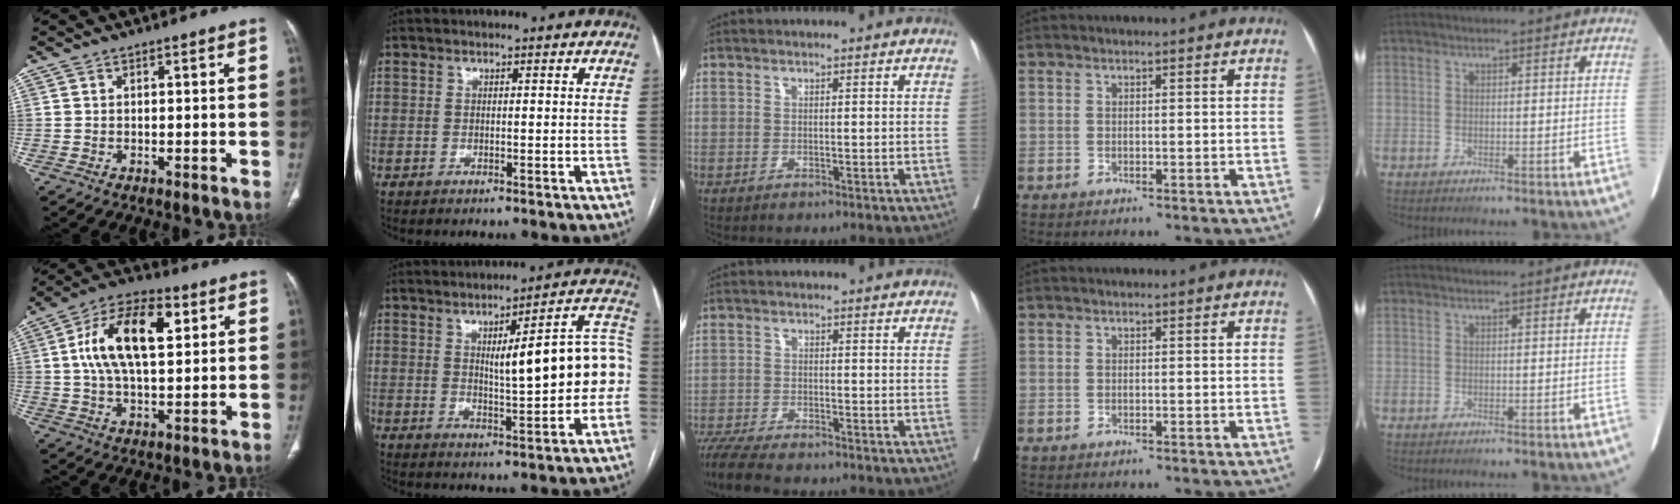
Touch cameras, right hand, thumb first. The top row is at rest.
{"thumb": {"total": 16.5, "force": [4.3, 8.2, 13.7], "torque": [-0.233, 0.010, 0.073]}, "index": {"total": 14.3, "force": [0.5, 2.5, 14.0], "torque": [-0.179, 0.034, 0.009]}, "middle": {"total": 8.6, "force": [-7.3, 1.4, 4.3], "torque": [-0.072, -0.021, -0.122]}}